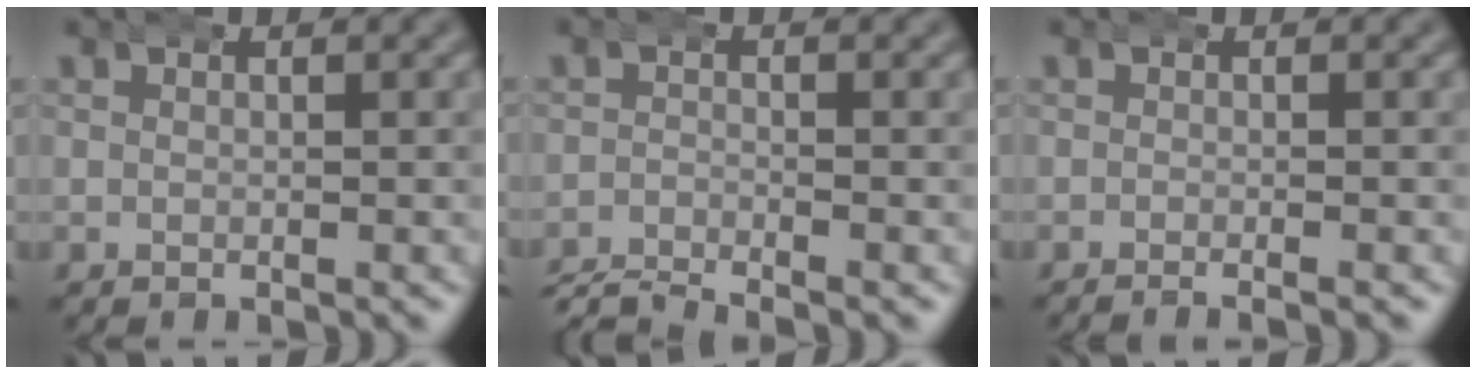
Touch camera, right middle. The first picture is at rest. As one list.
[{"total": 4.1, "force": [-3.9, 0.9, 0.9], "torque": [-0.017, -0.015, -0.064]}, {"total": 1.6, "force": [-1.4, 0.0, 0.6], "torque": [-0.004, -0.001, -0.026]}]